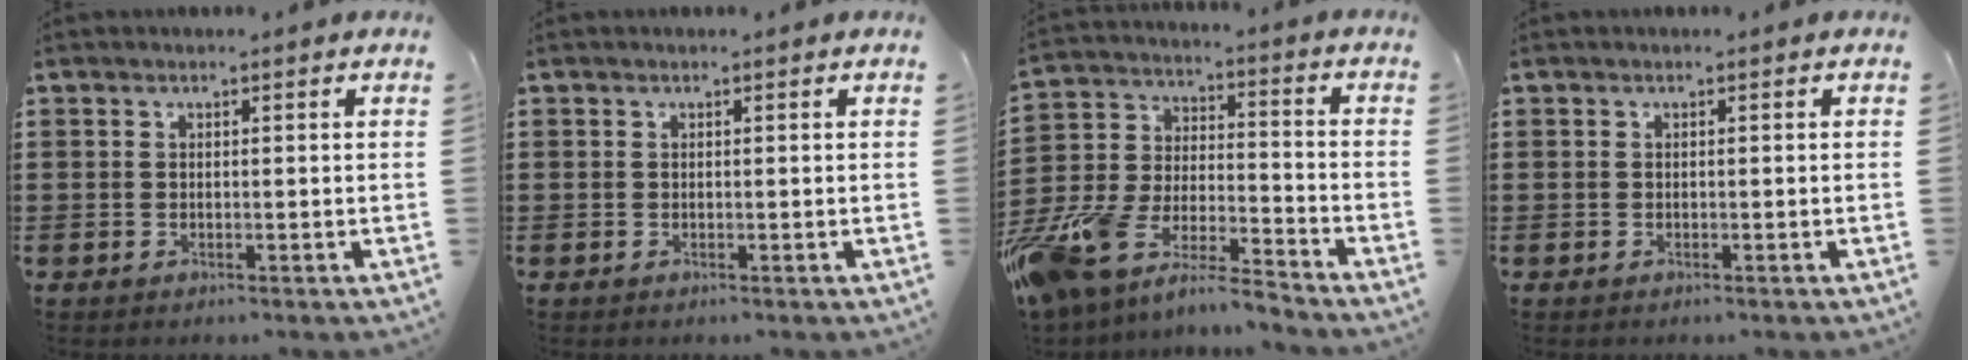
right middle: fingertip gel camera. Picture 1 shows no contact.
{"total": 0.0}
{"total": 10.4, "force": [-9.8, 1.9, 2.9], "torque": [-0.078, 0.016, -0.200]}
{"total": 0.0}